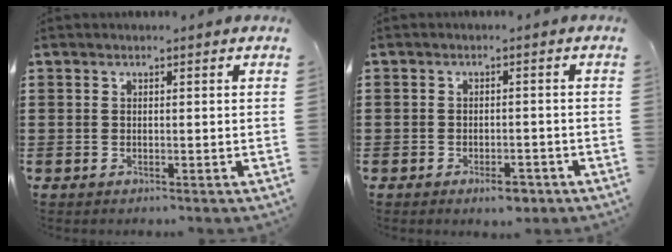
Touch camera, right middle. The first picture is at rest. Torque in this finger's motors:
{"motor_torque": [0.91, -0.85, 0.22, 0.01]}